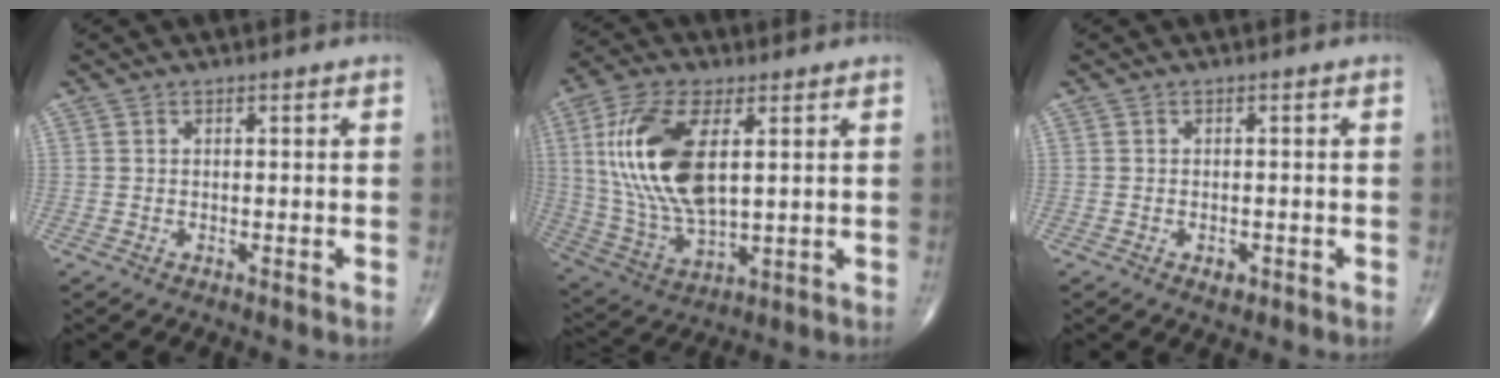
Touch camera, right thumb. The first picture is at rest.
{"total": 18.4, "force": [4.0, 8.6, 15.8], "torque": [-0.327, -0.013, 0.081]}
{"total": 1.7, "force": [-0.8, 1.0, 1.1], "torque": [-0.010, 0.001, -0.009]}